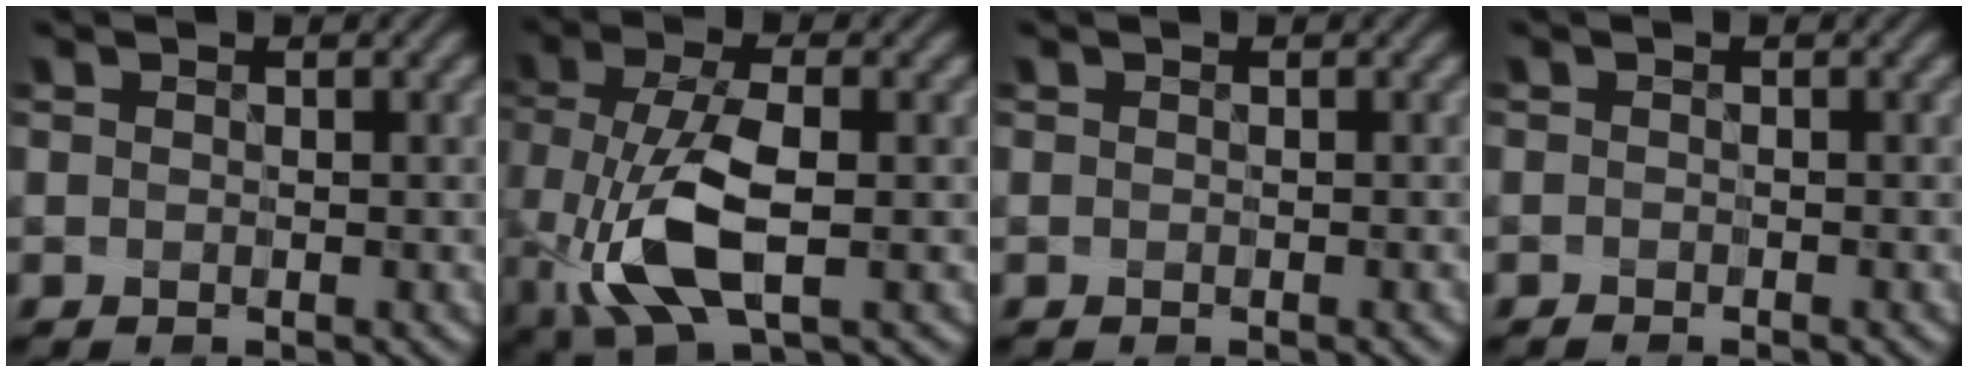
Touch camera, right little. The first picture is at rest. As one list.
[{"total": 8.2, "force": [-1.9, 3.4, 7.3], "torque": [-0.152, 0.007, -0.034]}, {"total": 0.7, "force": [-0.3, 0.2, 0.6], "torque": [-0.002, -0.001, -0.002]}, {"total": 0.8, "force": [-0.7, -0.3, -0.3], "torque": [0.002, 0.001, -0.008]}]